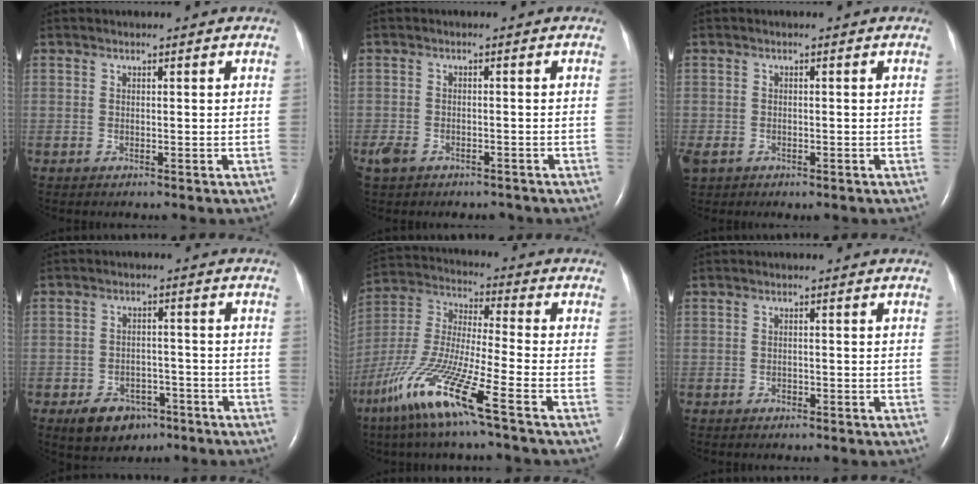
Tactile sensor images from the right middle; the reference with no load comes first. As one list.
[{"total": 5.1, "force": [-3.9, 2.7, 2.0], "torque": [-0.042, -0.001, -0.055]}, {"total": 3.0, "force": [-1.6, 2.2, 1.3], "torque": [-0.035, -0.001, -0.022]}, {"total": 6.7, "force": [-4.1, 4.3, 2.9], "torque": [-0.054, 0.003, -0.058]}, {"total": 15.5, "force": [-8.9, 0.1, 12.8], "torque": [-0.284, -0.040, -0.178]}, {"total": 0.7, "force": [-0.4, 0.4, 0.2], "torque": [-0.002, 0.002, -0.008]}]